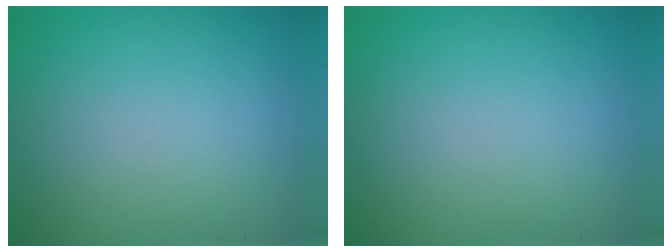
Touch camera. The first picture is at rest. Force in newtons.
{"total": 0.0}